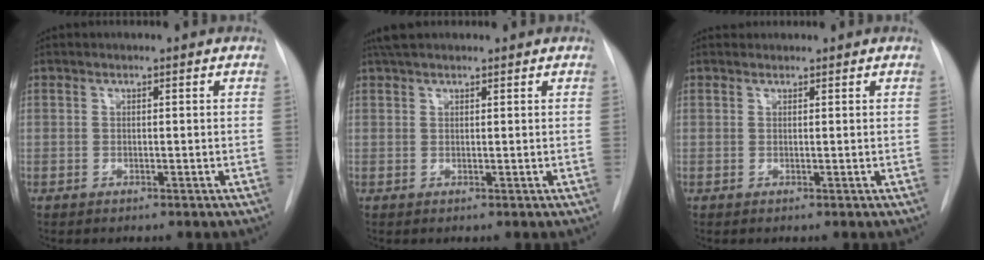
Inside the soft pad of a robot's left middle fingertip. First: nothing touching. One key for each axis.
{"total": 3.5, "fx": 2.9, "fy": 1.1, "fz": 1.6, "tx": -0.032, "ty": 0.027, "tz": 0.053}
{"total": 0.9, "fx": 0.9, "fy": 0.3, "fz": -0.2, "tx": -0.001, "ty": 0.013, "tz": 0.015}